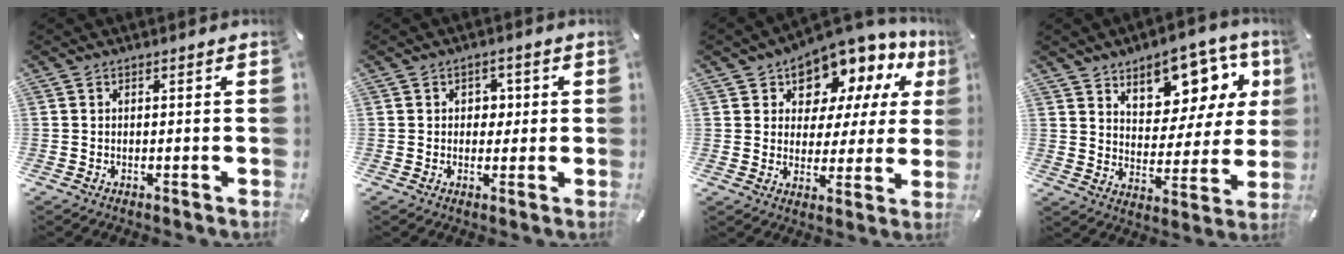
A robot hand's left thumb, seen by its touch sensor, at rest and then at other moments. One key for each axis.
{"total": 3.3, "fx": 0.3, "fy": 2.7, "fz": 1.8, "tx": -0.015, "ty": -0.003, "tz": -0.004}
{"total": 9.5, "fx": 7.3, "fy": 5.7, "fz": 2.0, "tx": -0.044, "ty": -0.074, "tz": 0.131}
{"total": 12.9, "fx": 8.7, "fy": 7.8, "fz": 5.5, "tx": -0.073, "ty": -0.073, "tz": 0.153}